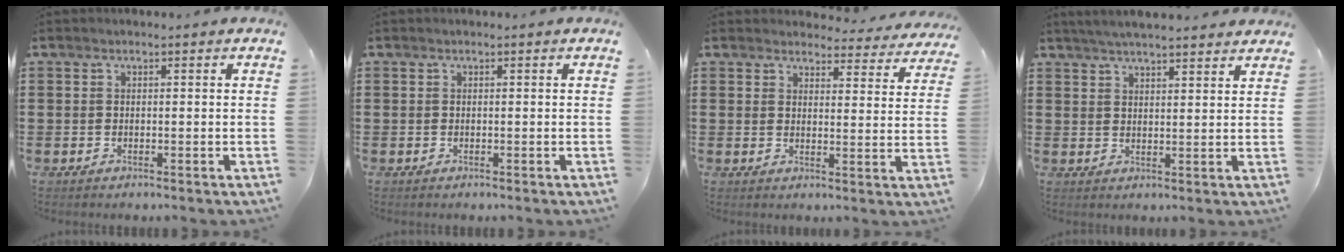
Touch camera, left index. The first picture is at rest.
{"total": 0.0}
{"total": 3.7, "force": [3.6, 0.5, 0.4], "torque": [-0.016, -0.022, 0.061]}
{"total": 3.7, "force": [3.6, -0.1, 1.1], "torque": [-0.030, -0.006, 0.065]}